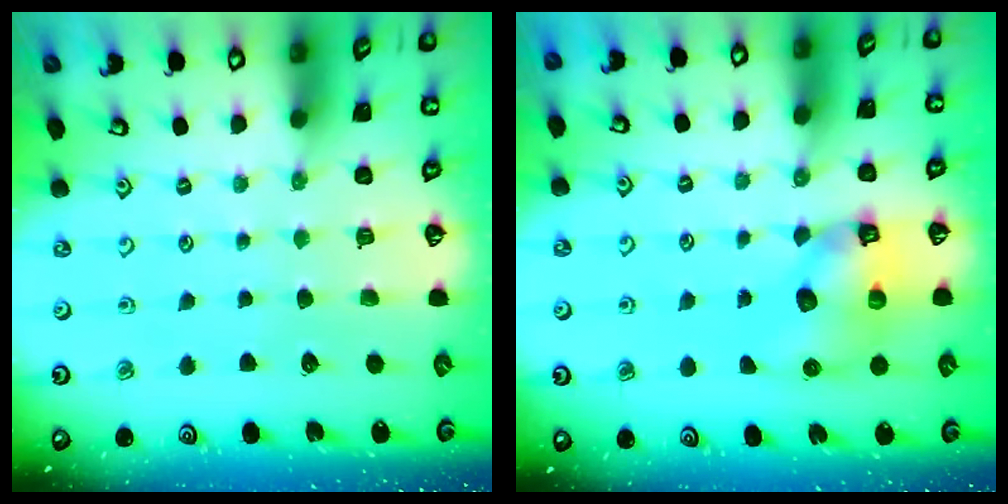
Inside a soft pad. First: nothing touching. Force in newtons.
{"total": 8.9, "press": 8.8, "slide": 1.4}